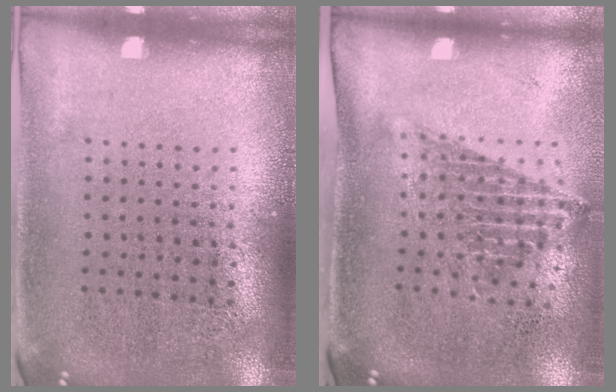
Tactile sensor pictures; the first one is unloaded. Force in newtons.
{"total": 1.4, "press": 1.1, "slide": 0.9}